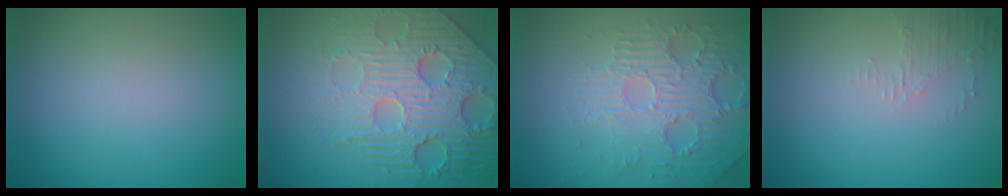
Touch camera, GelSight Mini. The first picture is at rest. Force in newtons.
{"total": 8.4, "press": 5.9, "slide": 5.9}
{"total": 6.1, "press": 3.8, "slide": 4.8}
{"total": 1.6, "press": 1.5, "slide": 0.4}